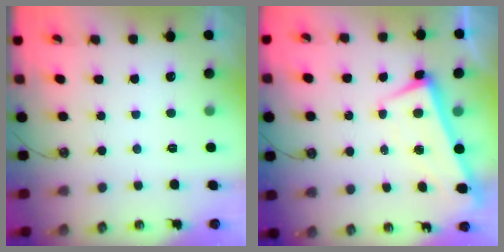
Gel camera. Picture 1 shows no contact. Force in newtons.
{"total": 1.5, "press": 0.5, "slide": 1.4}